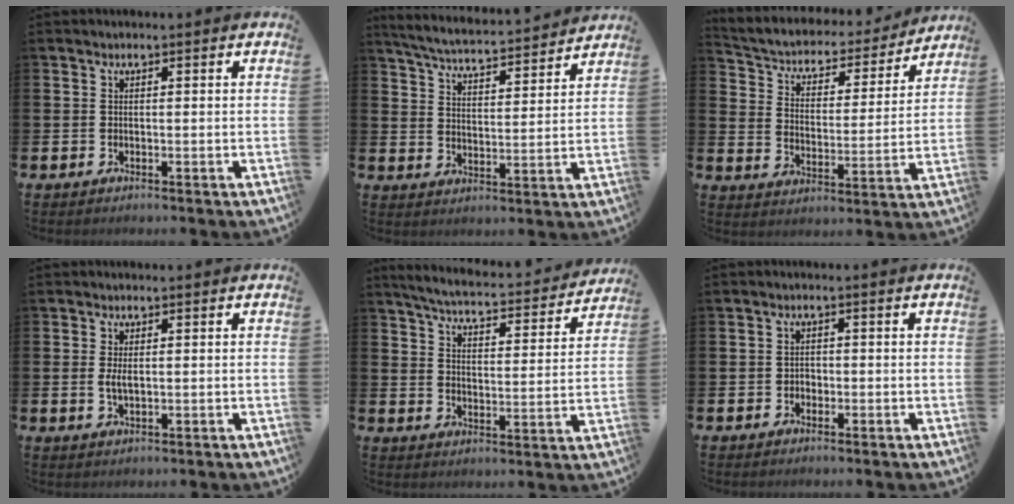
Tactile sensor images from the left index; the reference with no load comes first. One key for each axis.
{"total": 5.4, "fx": 5.3, "fy": 0.3, "fz": 1.3, "tx": -0.051, "ty": -0.041, "tz": 0.089}
{"total": 4.7, "fx": 4.1, "fy": 1.9, "fz": 1.1, "tx": -0.052, "ty": -0.035, "tz": 0.063}
{"total": 2.1, "fx": 0.1, "fy": 0.8, "fz": 1.9, "tx": -0.036, "ty": 0.002, "tz": -0.001}
{"total": 5.3, "fx": 5.0, "fy": 0.5, "fz": 1.5, "tx": -0.056, "ty": -0.038, "tz": 0.082}
{"total": 1.3, "fx": -0.6, "fy": 1.0, "fz": 0.4, "tx": -0.008, "ty": 0.004, "tz": -0.015}